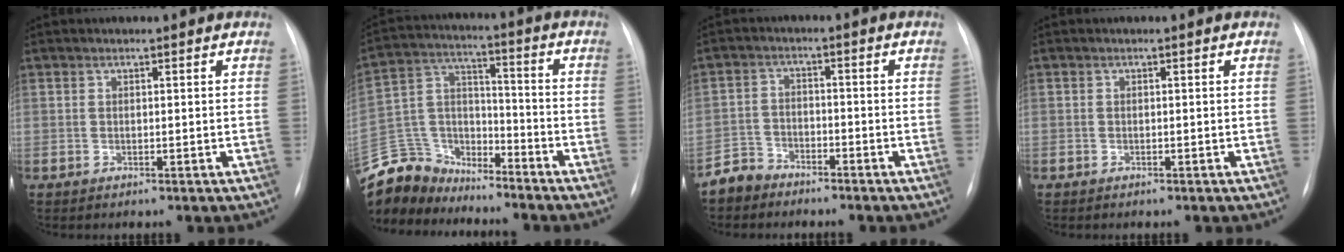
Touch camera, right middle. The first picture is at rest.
{"total": 13.3, "force": [-12.2, 5.0, 1.3], "torque": [-0.032, 0.042, -0.232]}
{"total": 4.2, "force": [-3.6, 2.0, -0.2], "torque": [0.004, 0.003, -0.074]}
{"total": 0.0}